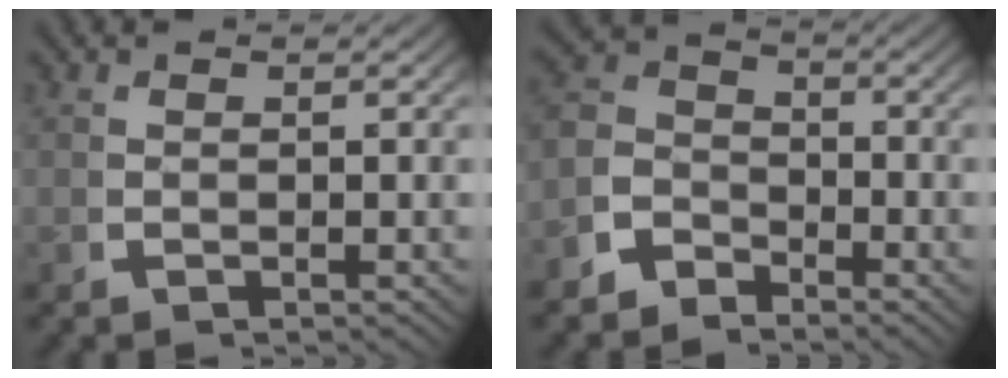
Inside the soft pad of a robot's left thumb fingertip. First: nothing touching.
{"total": 4.9, "force": [-2.1, 3.9, 2.1], "torque": [-0.029, -0.014, -0.040]}